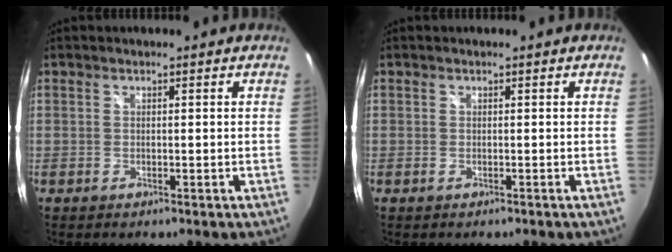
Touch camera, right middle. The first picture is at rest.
{"total": 0.0}